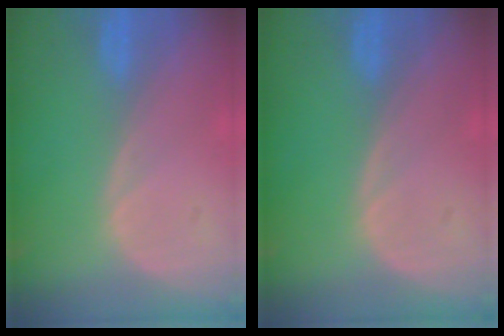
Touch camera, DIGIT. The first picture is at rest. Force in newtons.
{"total": 0.0}